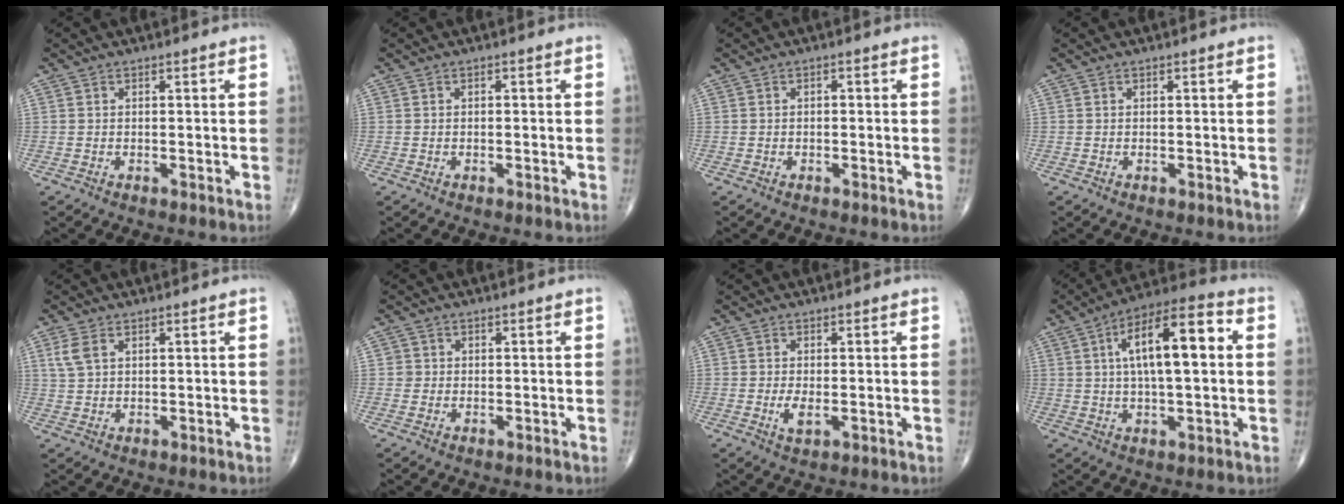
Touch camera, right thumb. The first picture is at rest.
{"total": 0.0}
{"total": 0.6, "force": [-0.1, 0.4, 0.5], "torque": [-0.003, 0.001, -0.004]}
{"total": 0.0}
{"total": 3.5, "force": [1.5, 2.0, 2.4], "torque": [-0.056, 0.005, 0.038]}
{"total": 1.2, "force": [0.0, 1.2, 0.0], "torque": [0.009, 0.004, -0.002]}
{"total": 2.8, "force": [-0.5, 1.2, 2.5], "torque": [-0.054, -0.007, -0.008]}
{"total": 15.6, "force": [2.8, 5.5, 14.3], "torque": [-0.227, 0.025, 0.037]}